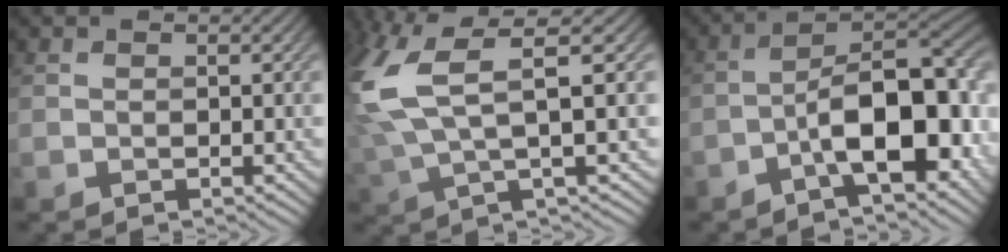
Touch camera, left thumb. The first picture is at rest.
{"total": 8.7, "force": [2.1, 2.2, 8.2], "torque": [-0.192, 0.013, 0.039]}
{"total": 14.3, "force": [-5.0, 5.9, 12.1], "torque": [-0.158, 0.006, -0.081]}